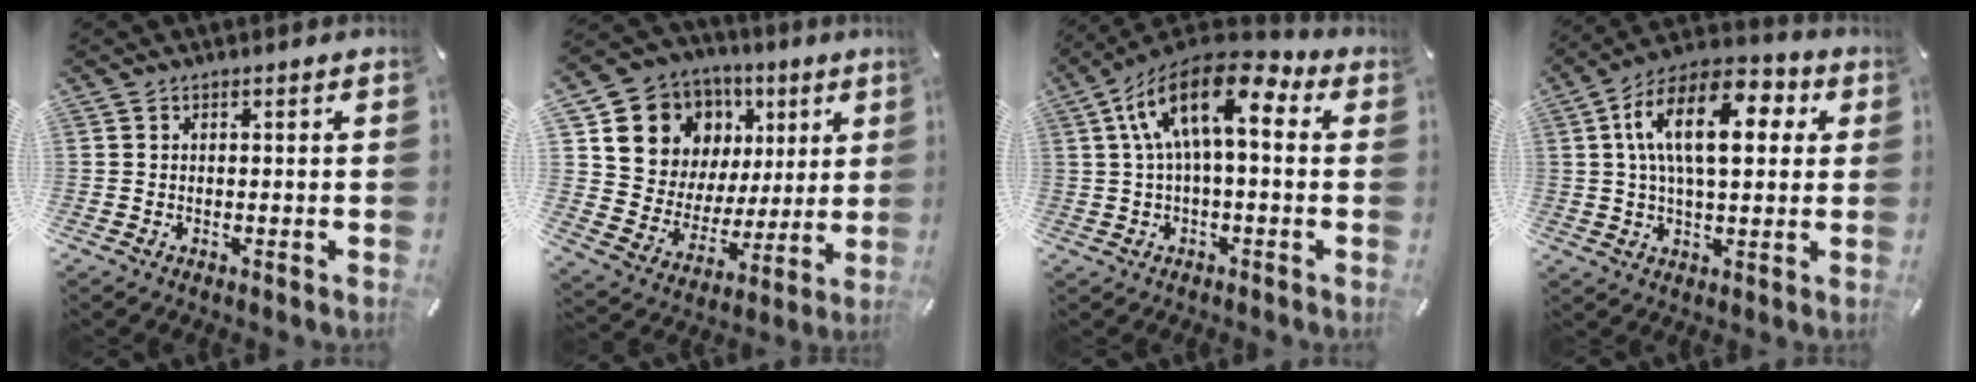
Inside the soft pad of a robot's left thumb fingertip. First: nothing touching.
{"total": 12.0, "force": [6.0, 10.3, 1.8], "torque": [-0.046, -0.057, 0.121]}
{"total": 16.0, "force": [4.7, 6.9, 13.6], "torque": [-0.268, -0.019, 0.079]}
{"total": 17.3, "force": [4.7, 9.0, 14.0], "torque": [-0.254, 0.006, 0.076]}